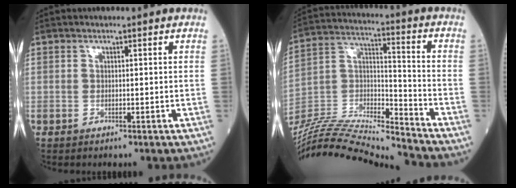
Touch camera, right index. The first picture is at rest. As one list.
[{"total": 20.7, "force": [-19.8, -0.8, 6.0], "torque": [-0.122, 0.010, -0.344]}]